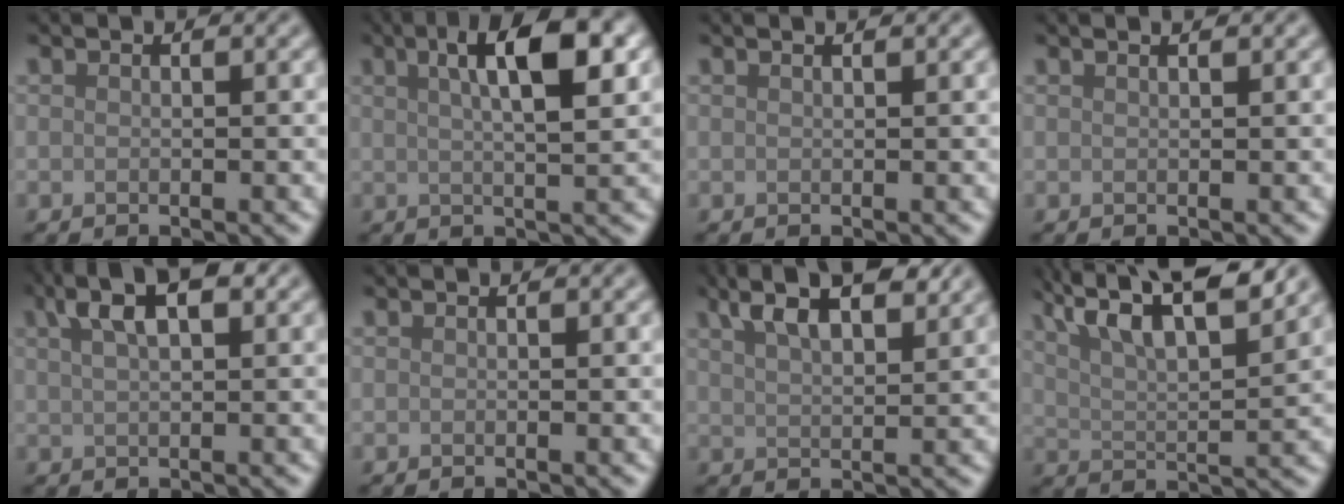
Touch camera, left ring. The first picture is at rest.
{"total": 6.9, "force": [2.3, 1.9, 6.2], "torque": [-0.081, 0.013, 0.030]}
{"total": 1.1, "force": [0.9, 0.4, 0.6], "torque": [-0.001, -0.004, 0.000]}
{"total": 1.5, "force": [1.1, 0.6, 0.8], "torque": [0.001, -0.004, -0.003]}
{"total": 5.1, "force": [2.7, 1.9, 3.9], "torque": [-0.070, 0.014, 0.044]}
{"total": 0.0}
{"total": 6.9, "force": [4.7, 2.2, 4.5], "torque": [-0.078, 0.022, 0.066]}
{"total": 10.2, "force": [6.6, 2.9, 7.2], "torque": [-0.114, 0.023, 0.079]}